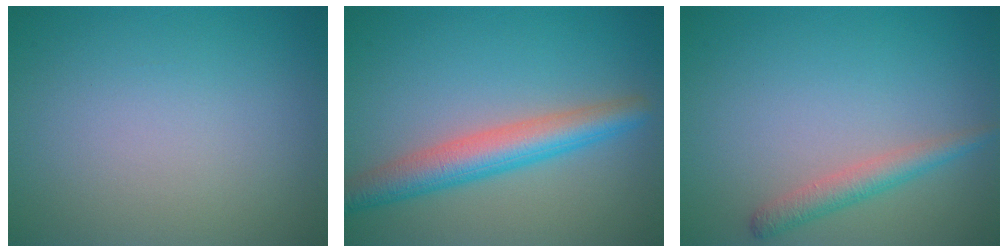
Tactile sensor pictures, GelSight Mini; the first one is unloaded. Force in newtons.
{"total": 5.0, "press": 5.0, "slide": 0.1}
{"total": 2.2, "press": 2.2, "slide": 0.1}